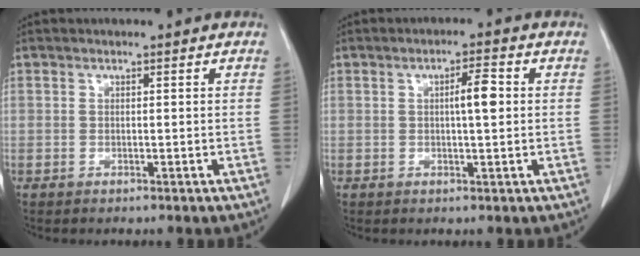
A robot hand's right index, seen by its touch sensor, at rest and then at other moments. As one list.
[{"total": 3.8, "force": [0.5, 0.5, 3.7], "torque": [-0.060, 0.004, 0.006]}]